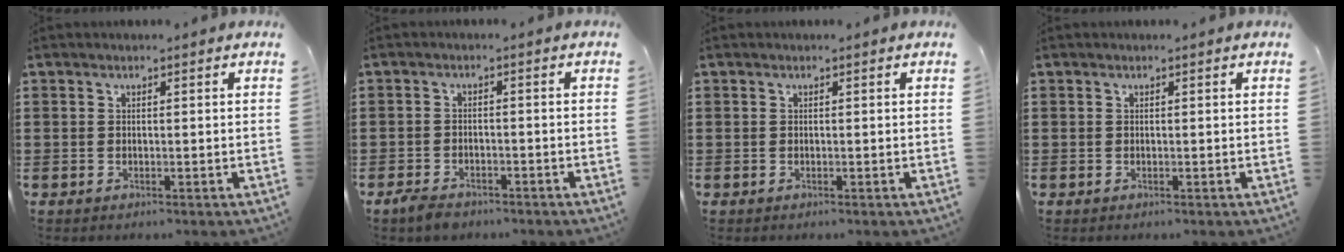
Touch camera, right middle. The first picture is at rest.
{"total": 2.2, "force": [-1.9, 0.8, 0.8], "torque": [-0.026, 0.000, -0.040]}
{"total": 0.0}
{"total": 0.0}